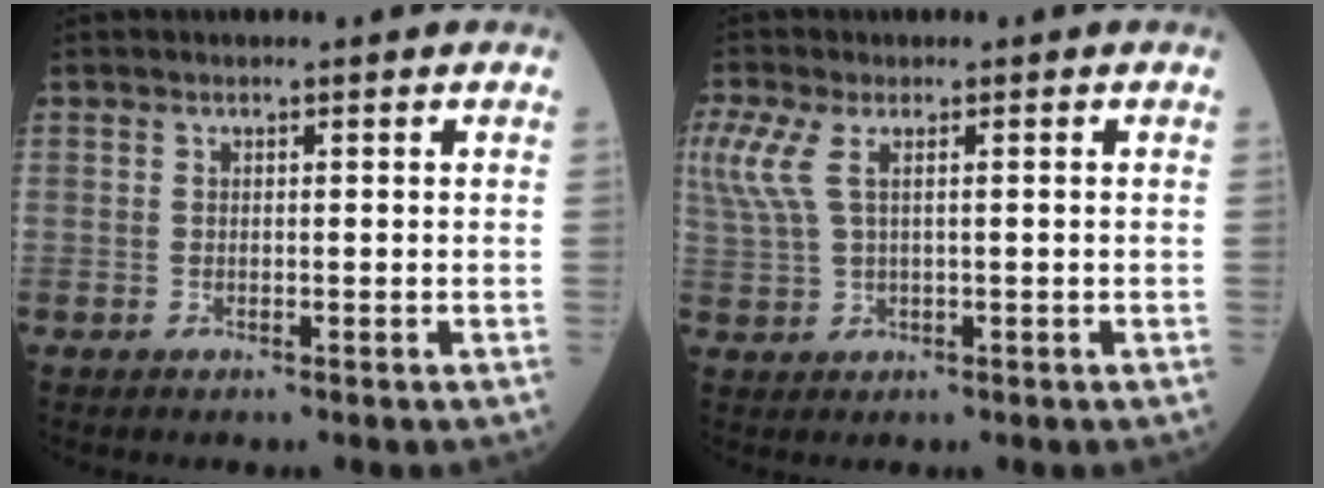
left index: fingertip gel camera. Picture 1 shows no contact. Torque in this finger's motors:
{"motor_torque": [1.19, -0.51, 0.25, 0.13]}